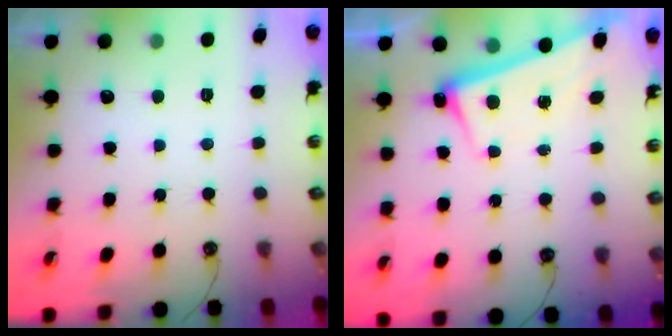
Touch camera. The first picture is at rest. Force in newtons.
{"total": 2.5, "press": 2.5, "slide": 0.7}